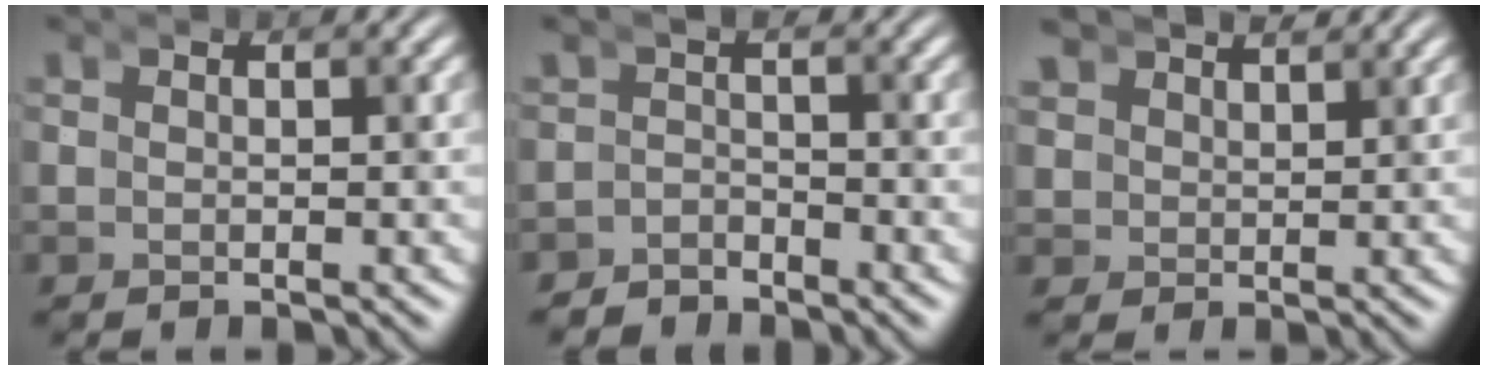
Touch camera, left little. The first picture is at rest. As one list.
[{"total": 3.2, "force": [-2.9, -0.2, -1.4], "torque": [0.023, -0.008, -0.054]}, {"total": 2.4, "force": [2.2, 1.0, 0.2], "torque": [-0.023, -0.010, 0.049]}]